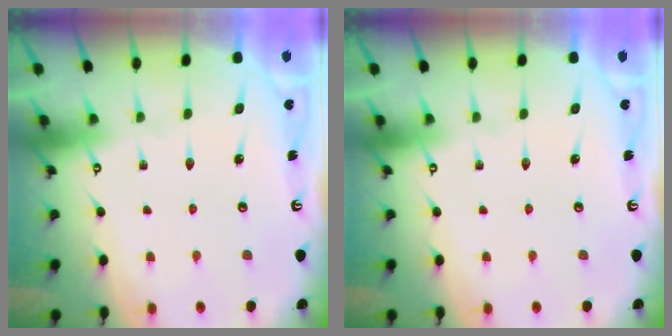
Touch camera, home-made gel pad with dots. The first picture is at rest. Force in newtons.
{"total": 0.0}